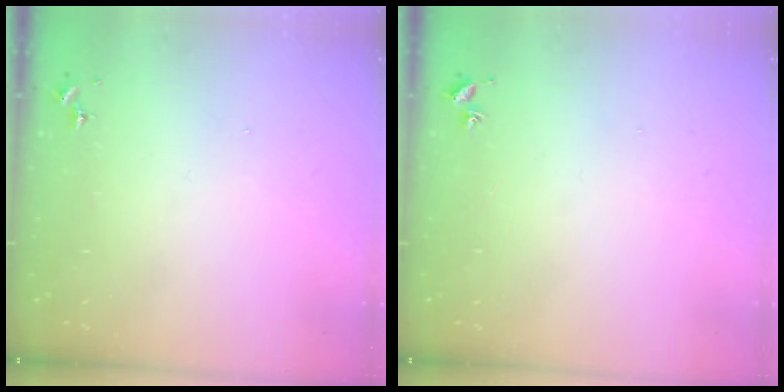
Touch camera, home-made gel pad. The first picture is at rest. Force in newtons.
{"total": 2.0, "press": 2.0, "slide": 0.2}